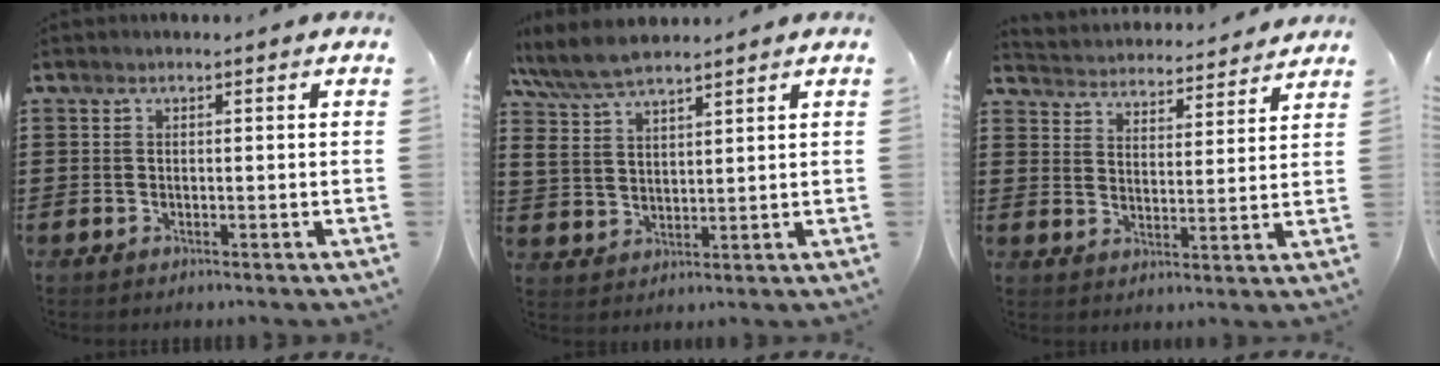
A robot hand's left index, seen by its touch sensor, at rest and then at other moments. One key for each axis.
{"total": 6.8, "fx": 5.7, "fy": 2.0, "fz": 3.1, "tx": -0.077, "ty": -0.014, "tz": 0.107}
{"total": 3.8, "fx": 3.8, "fy": 0.0, "fz": -0.5, "tx": -0.013, "ty": -0.031, "tz": 0.061}